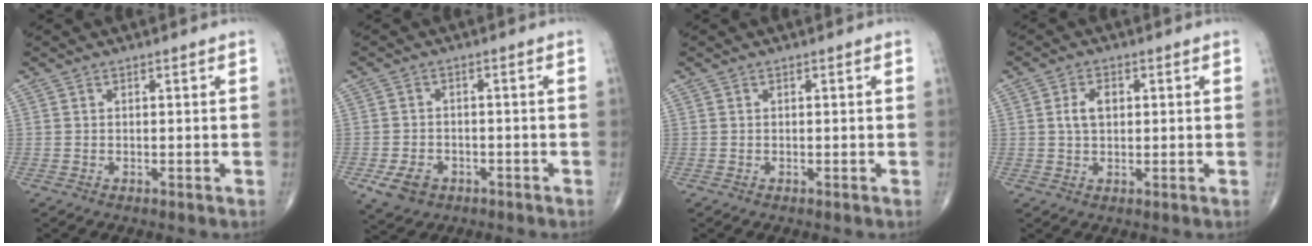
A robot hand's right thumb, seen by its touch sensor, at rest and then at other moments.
{"total": 5.4, "force": [-2.6, 3.9, 2.6], "torque": [-0.042, 0.009, -0.038]}
{"total": 0.0}
{"total": 4.0, "force": [0.7, 2.5, 3.0], "torque": [-0.053, 0.005, 0.011]}